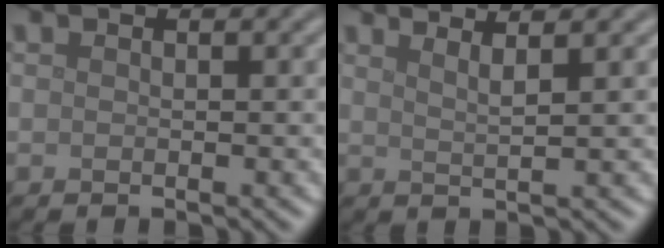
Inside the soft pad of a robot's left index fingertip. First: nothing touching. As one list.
[{"total": 3.2, "force": [2.5, 0.8, 1.9], "torque": [-0.010, 0.014, 0.014]}]